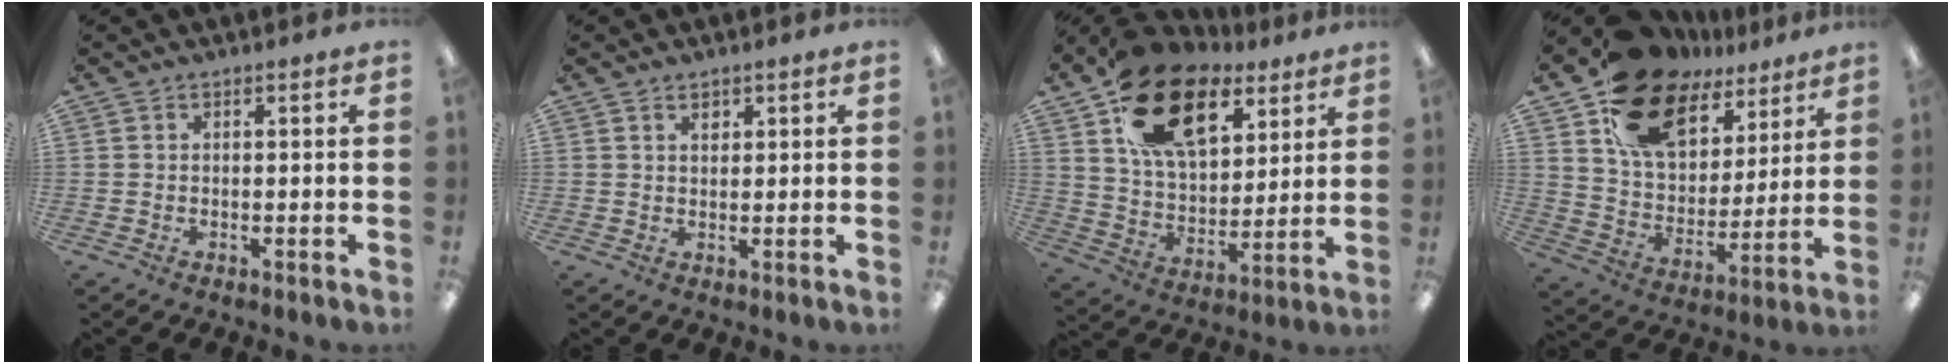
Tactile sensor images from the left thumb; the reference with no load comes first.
{"total": 2.0, "force": [1.4, 1.2, 0.8], "torque": [-0.010, -0.002, 0.023]}
{"total": 21.4, "force": [12.2, 12.4, 12.4], "torque": [-0.211, -0.047, 0.220]}
{"total": 20.5, "force": [12.7, 12.7, 9.9], "torque": [-0.185, -0.061, 0.235]}